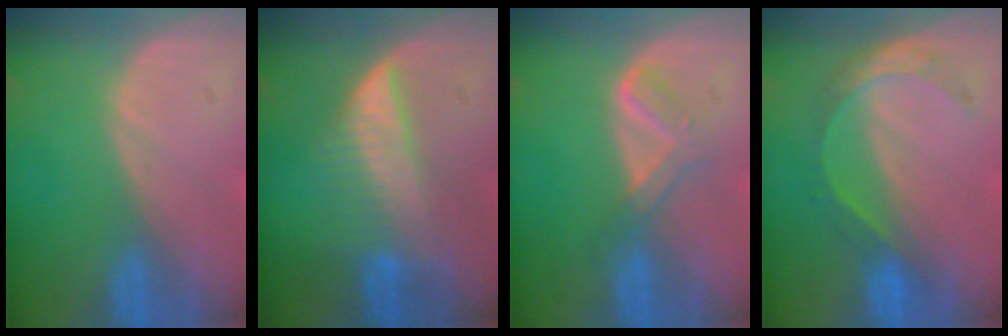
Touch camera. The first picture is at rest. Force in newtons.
{"total": 6.3, "press": 6.2, "slide": 1.0}
{"total": 3.6, "press": 3.6, "slide": 0.3}
{"total": 5.7, "press": 4.9, "slide": 2.9}